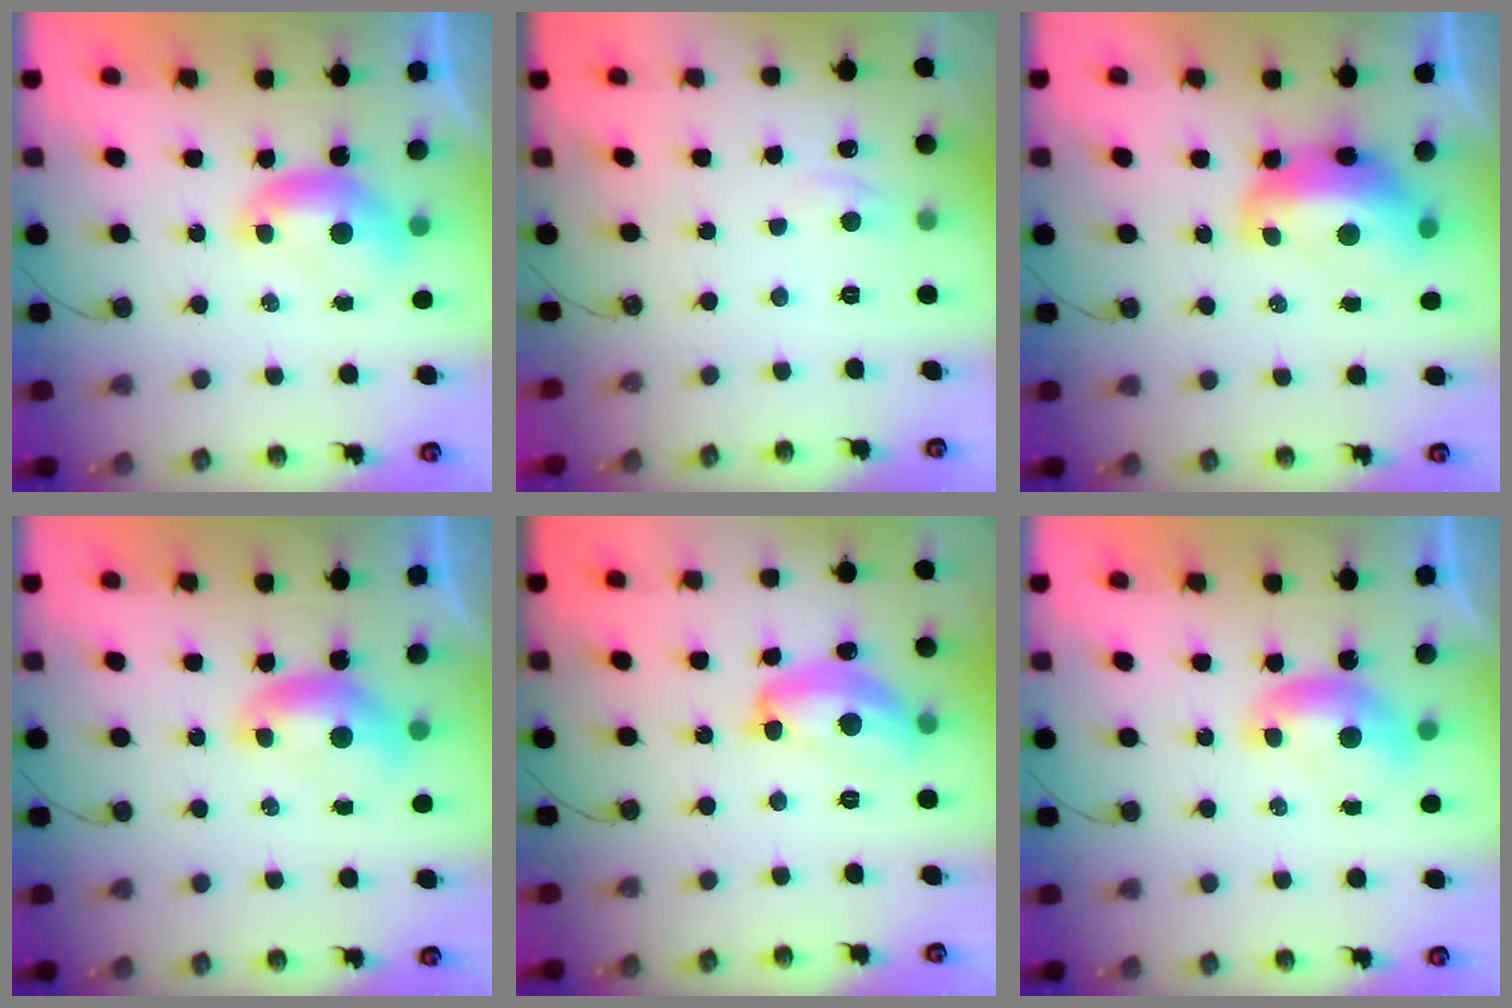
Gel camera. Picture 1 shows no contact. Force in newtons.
{"total": 1.1, "press": 0.9, "slide": 0.6}
{"total": 5.6, "press": 5.5, "slide": 1.0}
{"total": 0.0}
{"total": 10.5, "press": 10.5, "slide": 1.0}
{"total": 0.0}